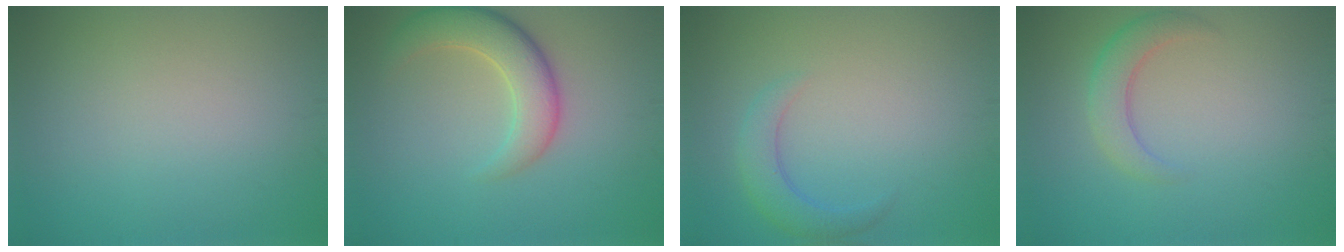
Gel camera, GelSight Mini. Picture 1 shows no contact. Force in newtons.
{"total": 4.9, "press": 4.8, "slide": 0.5}
{"total": 2.6, "press": 2.6, "slide": 0.2}
{"total": 2.8, "press": 2.8, "slide": 0.1}